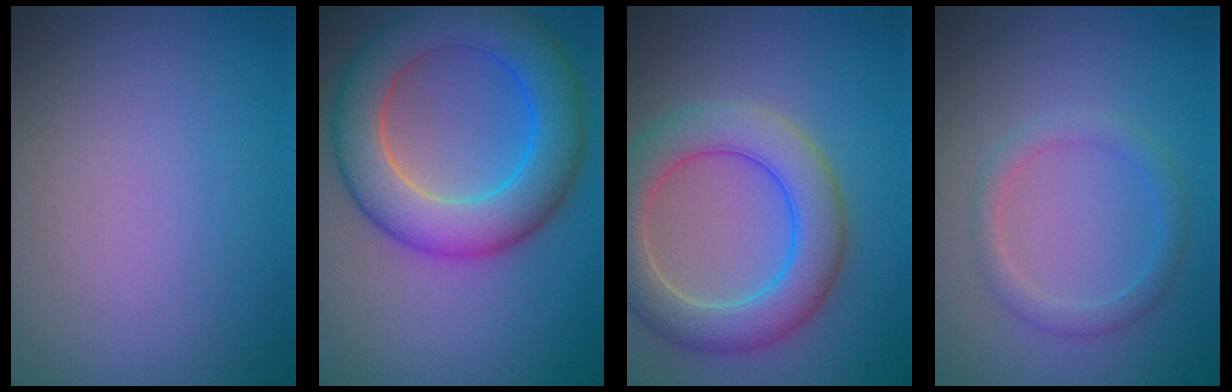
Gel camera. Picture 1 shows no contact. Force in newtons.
{"total": 8.2, "press": 8.1, "slide": 0.1}
{"total": 6.3, "press": 6.3, "slide": 0.5}
{"total": 1.9, "press": 1.9, "slide": 0.1}